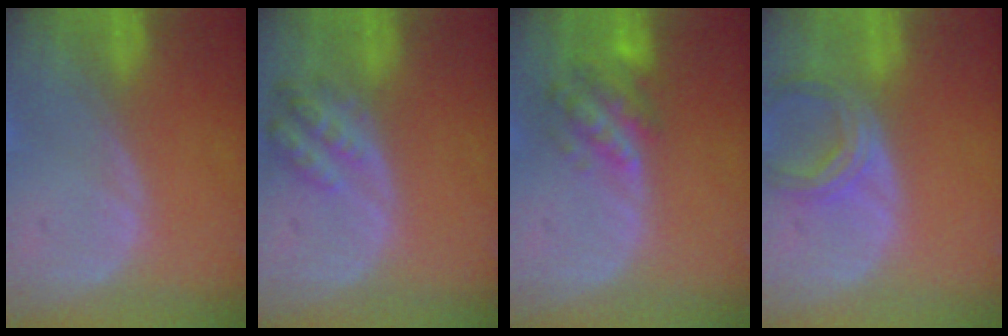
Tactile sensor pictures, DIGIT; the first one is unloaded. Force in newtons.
{"total": 5.4, "press": 5.0, "slide": 2.1}
{"total": 6.2, "press": 6.0, "slide": 1.5}
{"total": 6.0, "press": 5.5, "slide": 2.3}